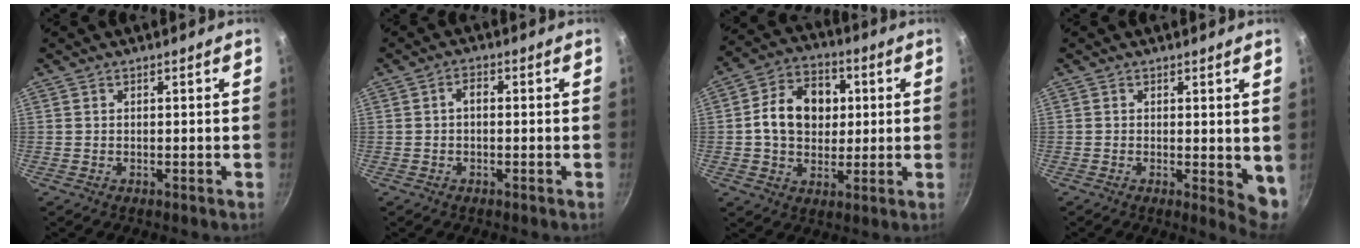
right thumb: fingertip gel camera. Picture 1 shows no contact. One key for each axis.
{"total": 1.9, "fx": 0.0, "fy": 1.1, "fz": 1.5, "tx": -0.027, "ty": 0.010, "tz": -0.004}
{"total": 13.4, "fx": 1.6, "fy": 10.3, "fz": 8.5, "tx": -0.111, "ty": 0.015, "tz": 0.015}
{"total": 5.3, "fx": 0.4, "fy": 2.3, "fz": 4.8, "tx": -0.060, "ty": -0.014, "tz": 0.005}